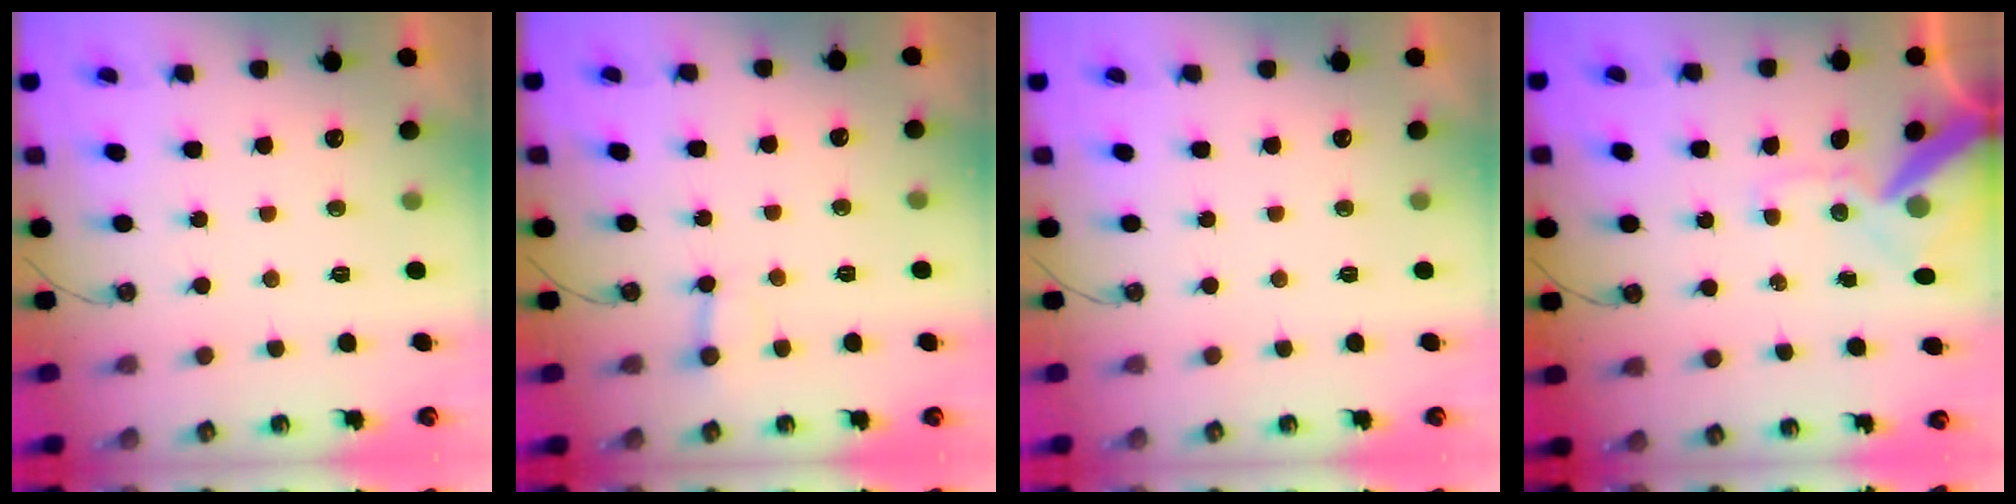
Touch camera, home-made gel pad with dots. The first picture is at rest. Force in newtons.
{"total": 3.0, "press": 3.0, "slide": 0.3}
{"total": 0.0}
{"total": 13.5, "press": 13.4, "slide": 1.7}